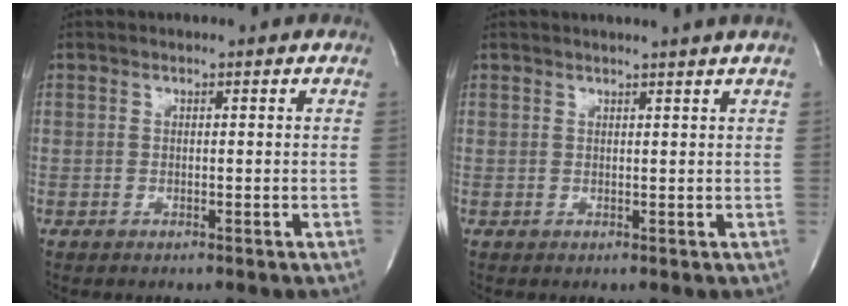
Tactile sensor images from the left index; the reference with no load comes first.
{"total": 3.2, "force": [2.7, -1.1, 1.3], "torque": [-0.020, -0.001, 0.031]}